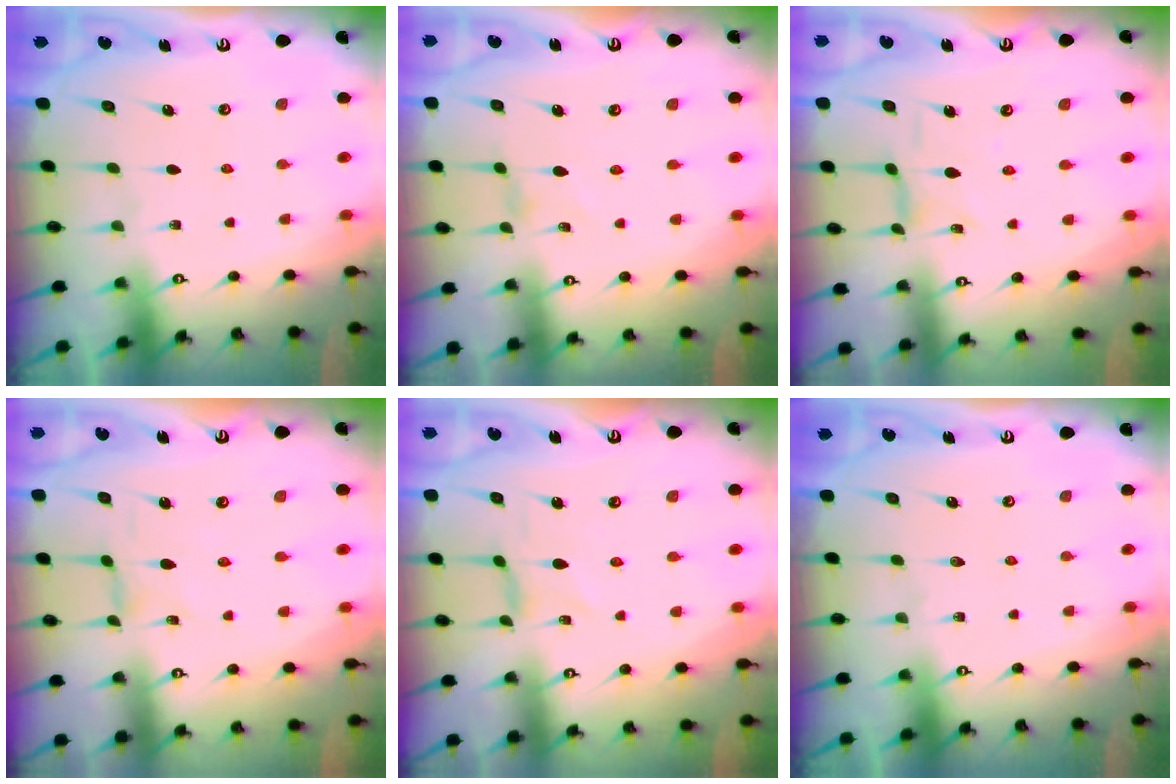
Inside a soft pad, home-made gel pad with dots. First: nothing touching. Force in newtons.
{"total": 0.0}
{"total": 2.3, "press": 2.3, "slide": 0.5}
{"total": 0.0}
{"total": 0.0}
{"total": 0.0}